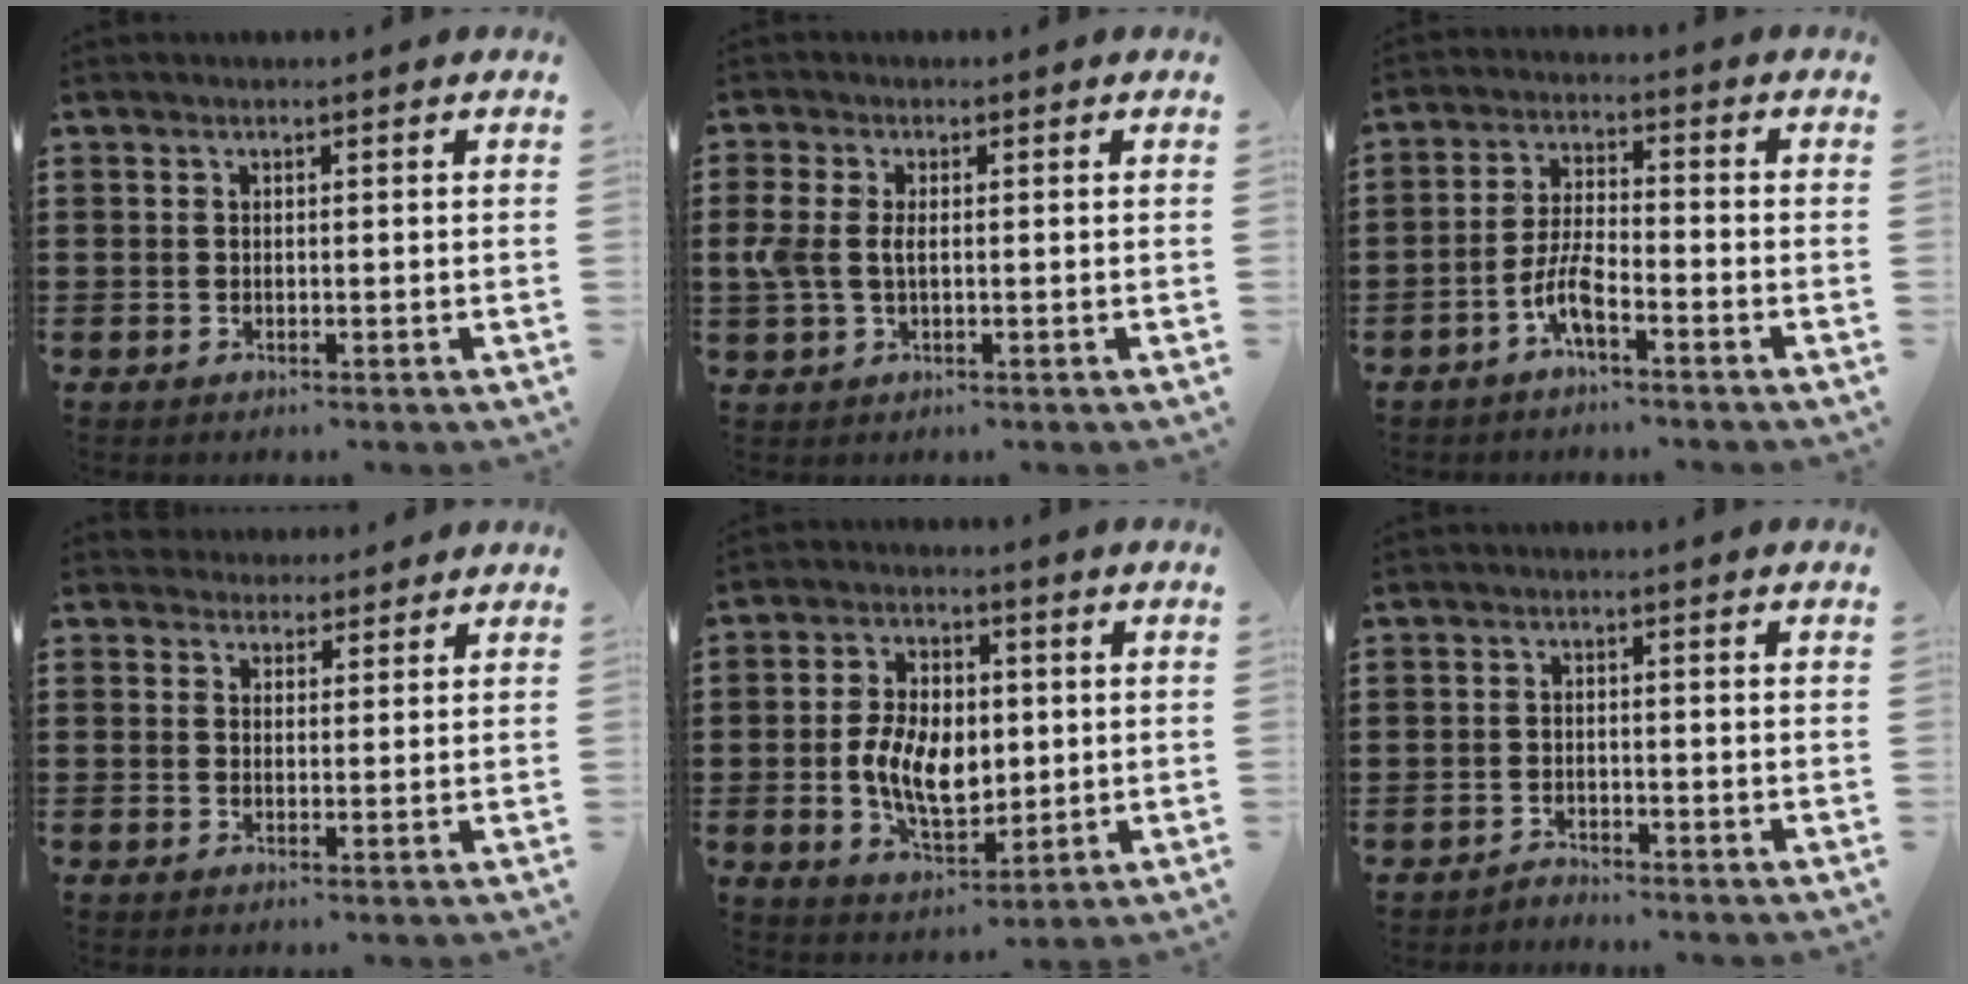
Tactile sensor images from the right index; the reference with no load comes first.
{"total": 3.4, "force": [0.1, 1.8, 2.9], "torque": [-0.080, -0.003, -0.007]}
{"total": 5.7, "force": [-3.4, 1.3, 4.4], "torque": [-0.108, -0.005, -0.069]}
{"total": 2.3, "force": [2.1, 0.9, -0.3], "torque": [-0.002, 0.002, 0.043]}
{"total": 8.7, "force": [-0.3, 5.3, 6.9], "torque": [-0.142, 0.007, -0.008]}
{"total": 1.6, "force": [-1.6, -0.1, -0.1], "torque": [-0.004, 0.001, -0.033]}